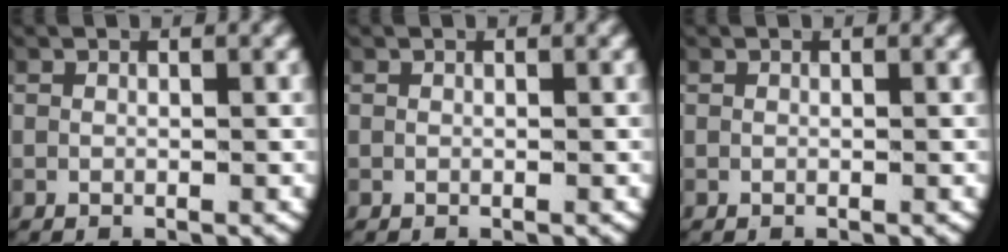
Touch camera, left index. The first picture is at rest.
{"total": 0.0}
{"total": 0.0}